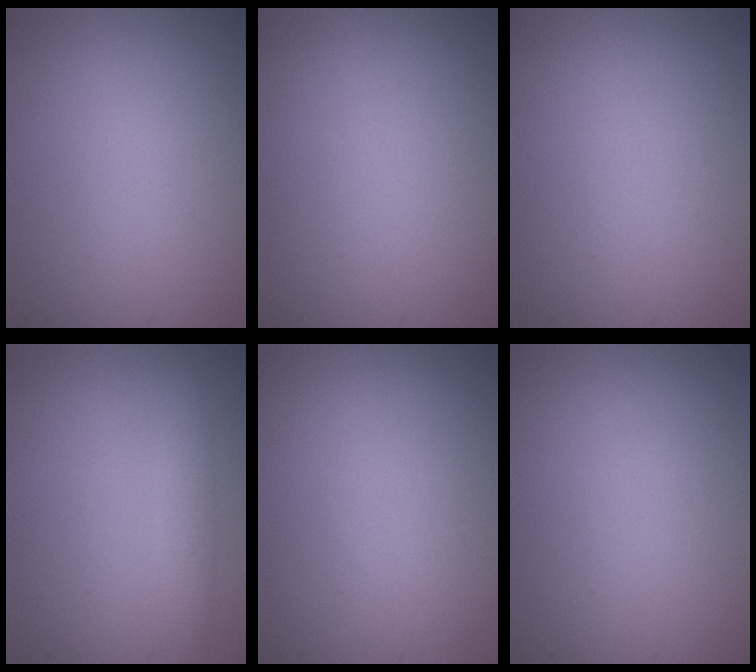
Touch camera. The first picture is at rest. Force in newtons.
{"total": 0.0}
{"total": 0.0}
{"total": 1.9, "press": 1.9, "slide": 0.0}
{"total": 0.0}
{"total": 0.0}